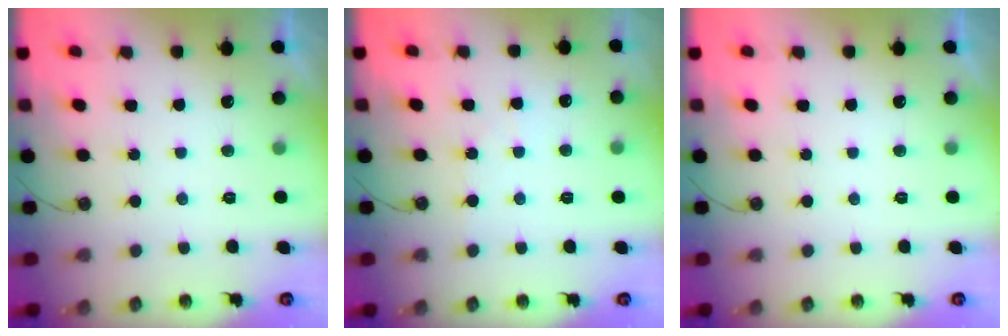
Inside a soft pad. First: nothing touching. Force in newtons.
{"total": 2.4, "press": 2.3, "slide": 0.4}
{"total": 0.0}